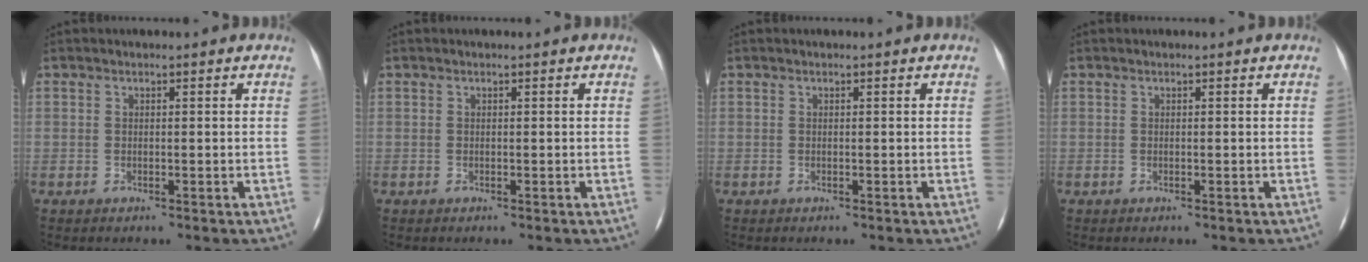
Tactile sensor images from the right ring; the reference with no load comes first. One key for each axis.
{"total": 0.0}
{"total": 0.0}
{"total": 0.0}